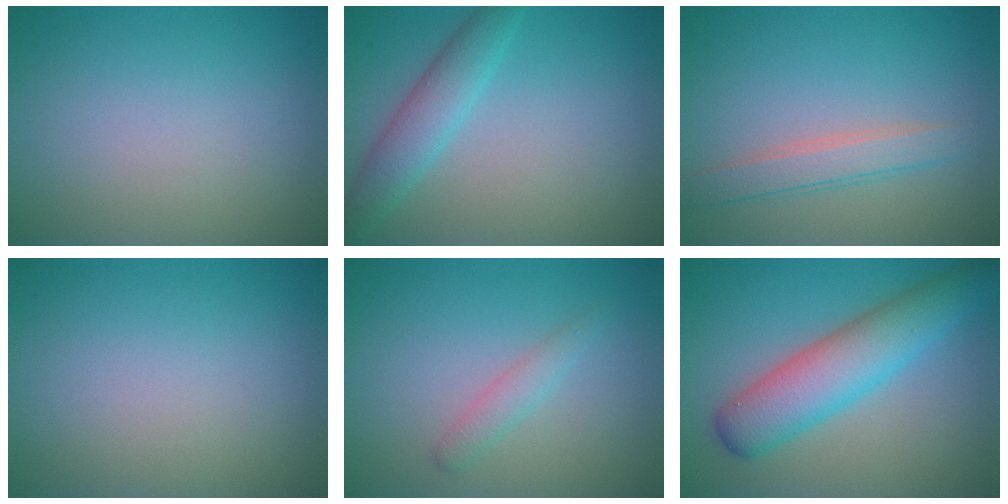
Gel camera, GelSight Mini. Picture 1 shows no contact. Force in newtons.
{"total": 3.6, "press": 3.6, "slide": 0.2}
{"total": 2.5, "press": 2.5, "slide": 0.1}
{"total": 0.0}
{"total": 1.6, "press": 1.6, "slide": 0.1}
{"total": 6.6, "press": 6.6, "slide": 0.2}